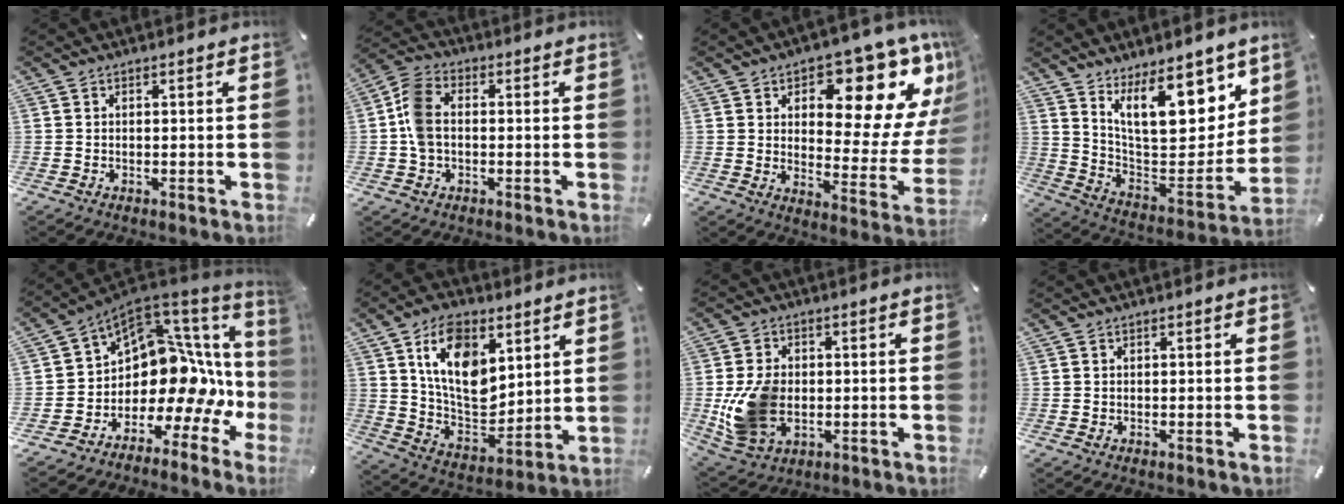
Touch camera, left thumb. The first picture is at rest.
{"total": 7.6, "force": [-0.4, 5.3, 5.4], "torque": [-0.117, 0.013, -0.005]}
{"total": 17.3, "force": [10.7, 8.3, 10.8], "torque": [-0.118, -0.096, 0.171]}
{"total": 19.3, "force": [12.0, 9.4, 11.9], "torque": [-0.164, -0.090, 0.208]}
{"total": 12.8, "force": [2.9, 8.3, 9.3], "torque": [-0.149, -0.082, 0.053]}
{"total": 15.9, "force": [6.9, 10.0, 10.4], "torque": [-0.182, -0.023, 0.125]}
{"total": 12.3, "force": [-1.3, 9.4, 7.8], "torque": [-0.179, 0.006, -0.018]}
{"total": 0.0}